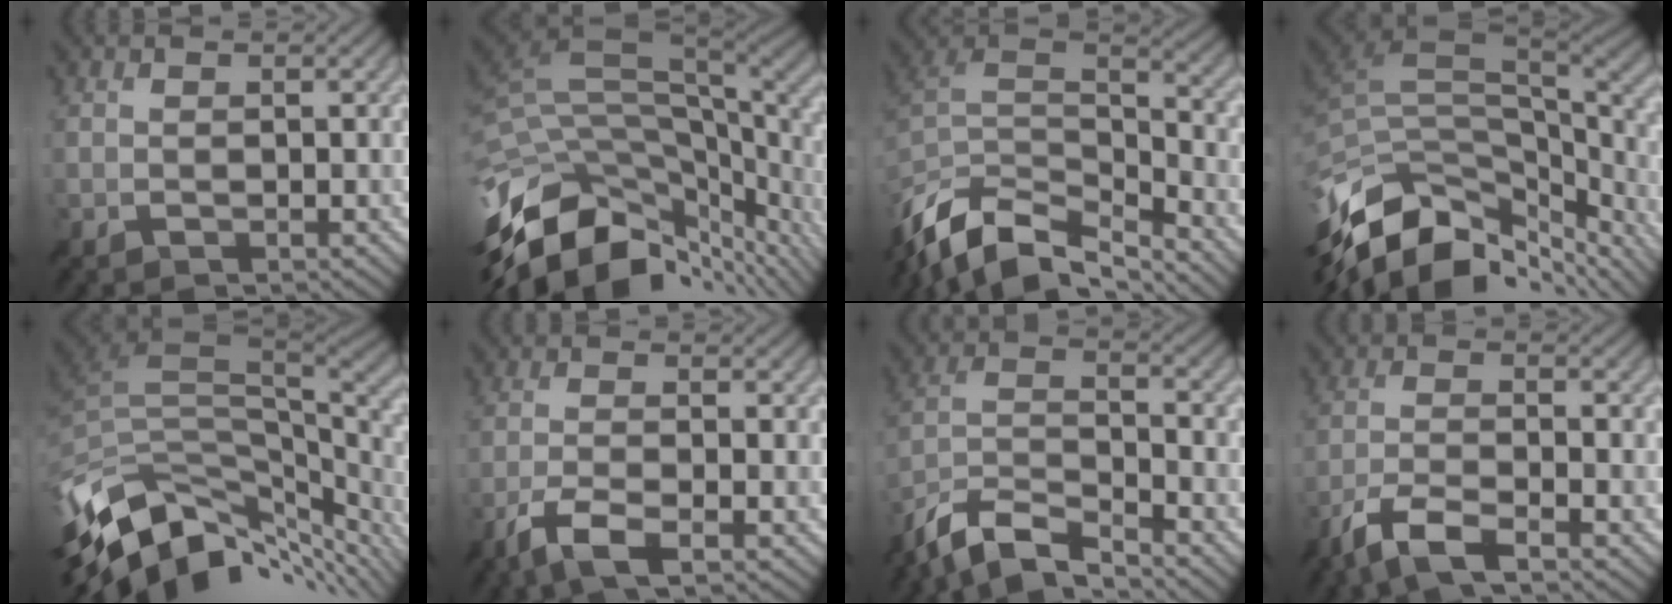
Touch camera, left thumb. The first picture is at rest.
{"total": 14.7, "force": [-2.6, 7.7, 12.3], "torque": [-0.269, -0.010, -0.042]}
{"total": 13.8, "force": [-8.8, 6.7, 8.4], "torque": [-0.235, -0.013, -0.146]}
{"total": 15.0, "force": [-6.6, 8.6, 10.4], "torque": [-0.249, -0.028, -0.108]}
{"total": 13.5, "force": [-4.3, 7.5, 10.4], "torque": [-0.222, -0.021, -0.070]}
{"total": 5.1, "force": [-2.9, 1.1, 4.1], "torque": [-0.085, -0.001, -0.063]}
{"total": 9.8, "force": [-8.1, 2.4, 5.0], "torque": [-0.108, 0.002, -0.166]}
{"total": 6.2, "force": [-4.2, 1.4, 4.3], "torque": [-0.092, -0.001, -0.091]}